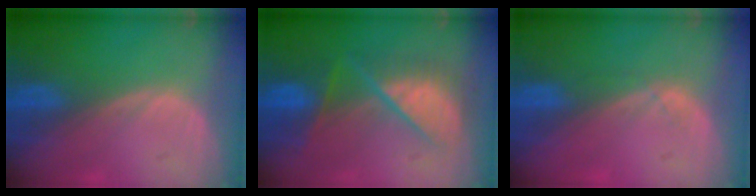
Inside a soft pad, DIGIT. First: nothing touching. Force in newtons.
{"total": 8.2, "press": 8.2, "slide": 0.6}
{"total": 1.4, "press": 1.3, "slide": 0.5}